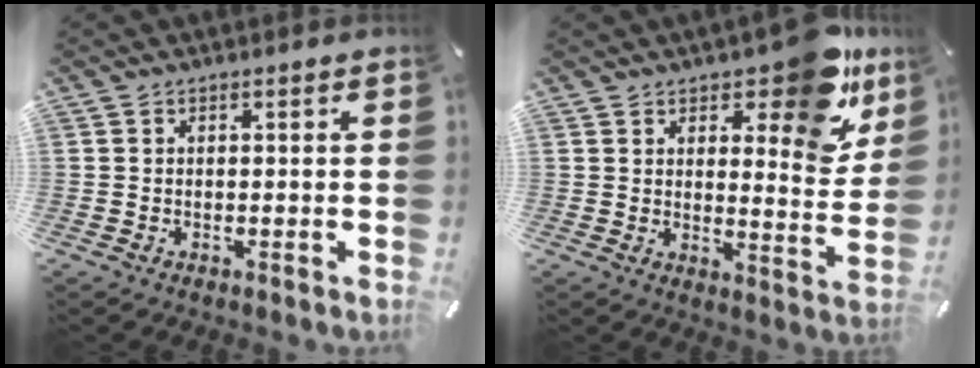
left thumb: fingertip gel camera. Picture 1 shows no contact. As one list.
[{"total": 14.5, "force": [10.4, 5.5, 8.5], "torque": [-0.090, -0.087, 0.172]}]